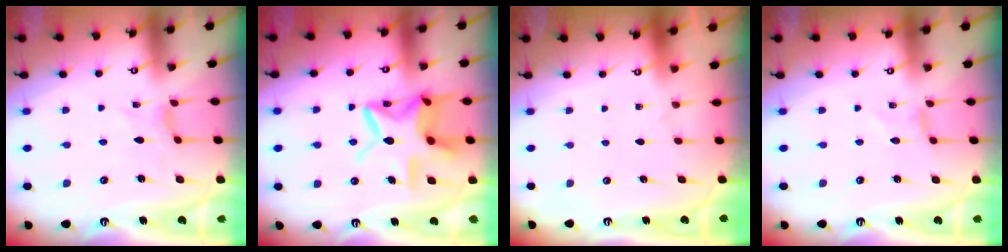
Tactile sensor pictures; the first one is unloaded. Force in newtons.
{"total": 15.3, "press": 15.2, "slide": 1.4}
{"total": 0.0}
{"total": 0.0}